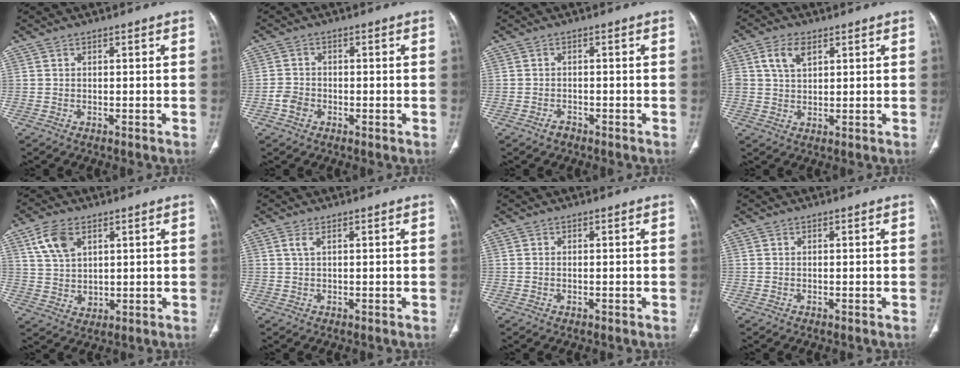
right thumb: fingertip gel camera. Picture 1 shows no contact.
{"total": 2.9, "force": [-1.1, 2.3, 1.3], "torque": [-0.015, 0.009, -0.024]}
{"total": 1.4, "force": [-1.1, 0.8, 0.4], "torque": [-0.010, 0.005, -0.018]}
{"total": 5.3, "force": [2.3, 3.2, 3.6], "torque": [-0.061, -0.003, 0.047]}
{"total": 7.8, "force": [3.7, 4.8, 4.9], "torque": [-0.085, -0.014, 0.079]}
{"total": 1.3, "force": [0.6, 0.4, 1.1], "torque": [-0.032, 0.006, 0.017]}
{"total": 0.0}
{"total": 0.0}